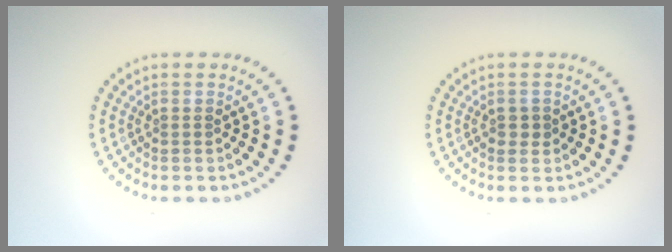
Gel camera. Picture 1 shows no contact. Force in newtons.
{"total": 1.1, "press": 1.1, "slide": 0.2}